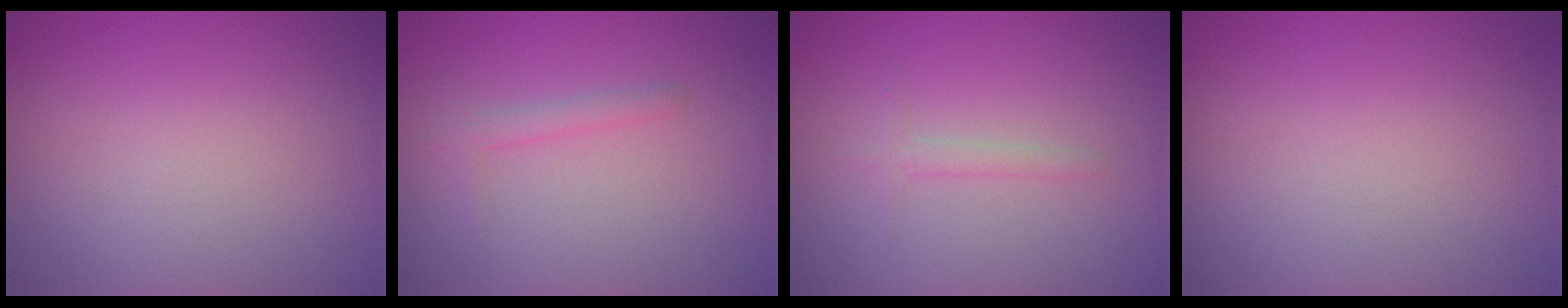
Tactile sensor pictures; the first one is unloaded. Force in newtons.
{"total": 1.3, "press": 1.3, "slide": 0.0}
{"total": 1.1, "press": 1.1, "slide": 0.1}
{"total": 0.0}